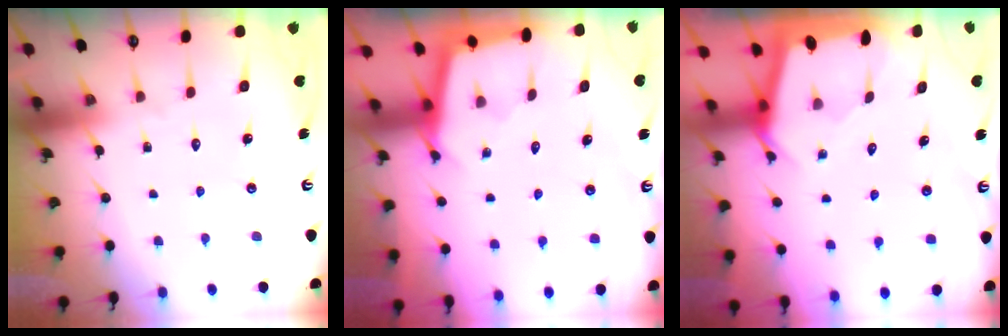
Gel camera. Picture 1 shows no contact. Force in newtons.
{"total": 2.4, "press": 2.4, "slide": 0.2}
{"total": 1.9, "press": 1.9, "slide": 0.1}